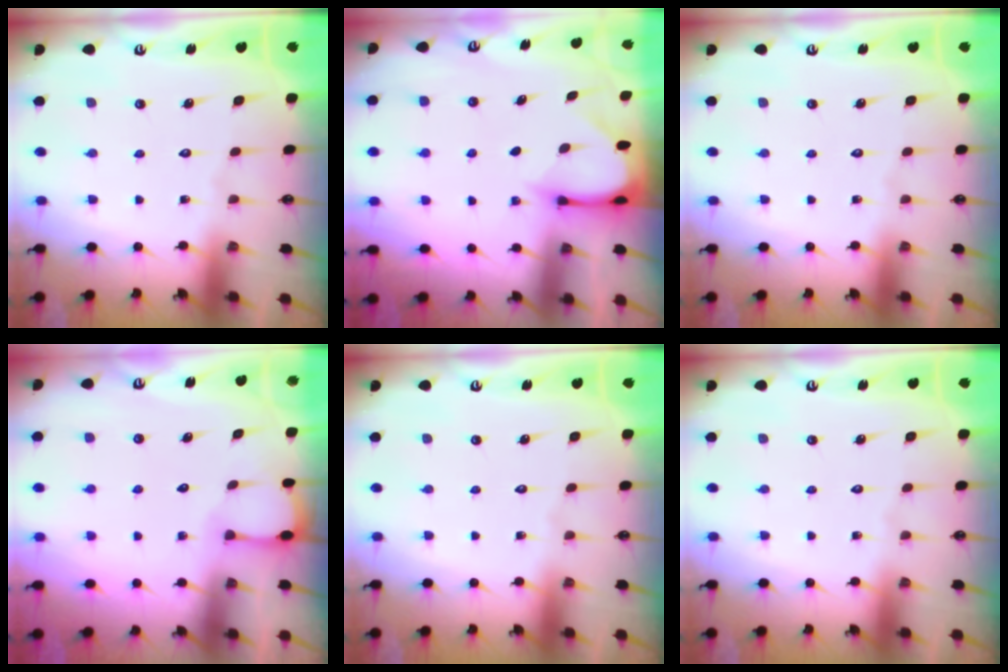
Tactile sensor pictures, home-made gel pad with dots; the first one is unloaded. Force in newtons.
{"total": 3.2, "press": 3.2, "slide": 0.1}
{"total": 0.0}
{"total": 2.3, "press": 2.3, "slide": 0.3}
{"total": 0.0}
{"total": 0.0}